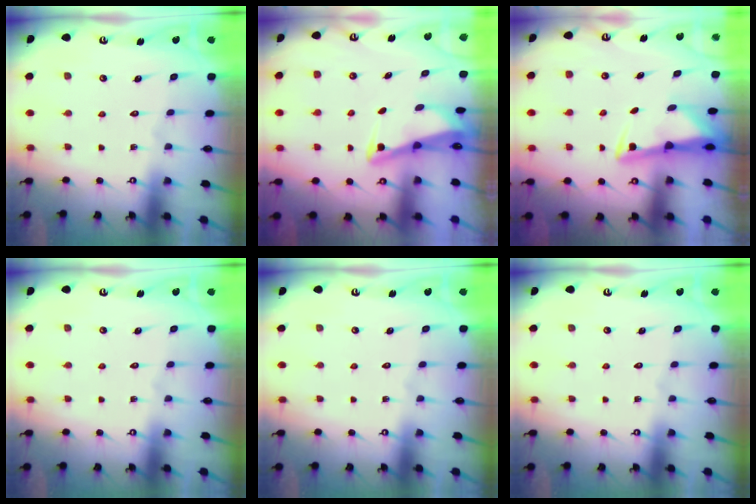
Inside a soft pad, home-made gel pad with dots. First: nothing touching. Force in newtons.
{"total": 2.5, "press": 2.5, "slide": 0.2}
{"total": 3.0, "press": 2.9, "slide": 0.5}
{"total": 0.0}
{"total": 0.0}
{"total": 0.0}